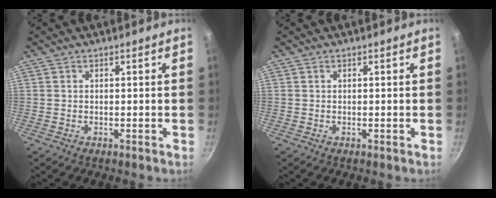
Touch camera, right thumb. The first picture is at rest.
{"total": 0.0}